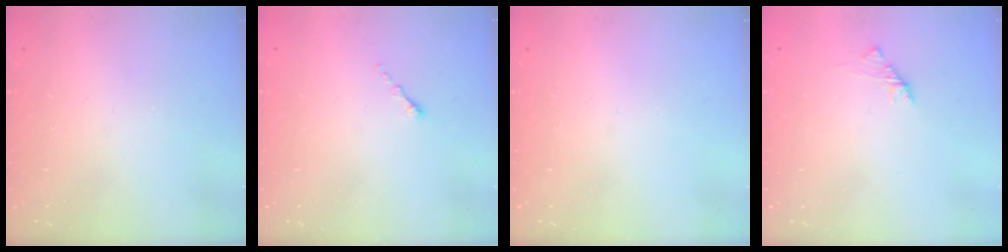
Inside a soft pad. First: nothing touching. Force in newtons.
{"total": 0.0}
{"total": 0.0}
{"total": 1.7, "press": 1.6, "slide": 0.5}